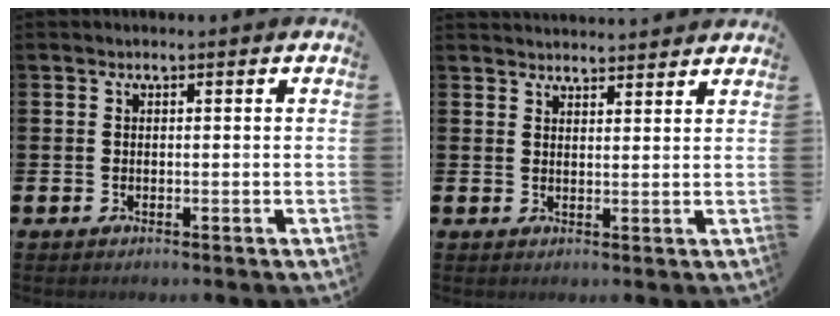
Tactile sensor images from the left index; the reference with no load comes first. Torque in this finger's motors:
{"motor_torque": [0.84, -1.30, 0.14, 0.03]}